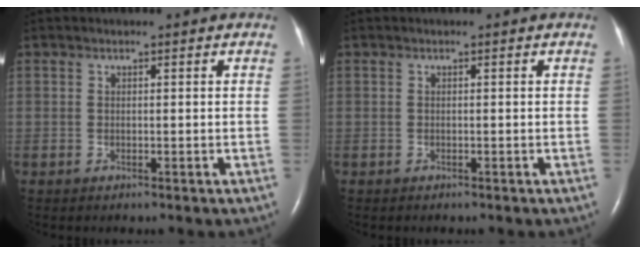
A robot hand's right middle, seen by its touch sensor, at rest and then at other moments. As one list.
[{"total": 0.0}]